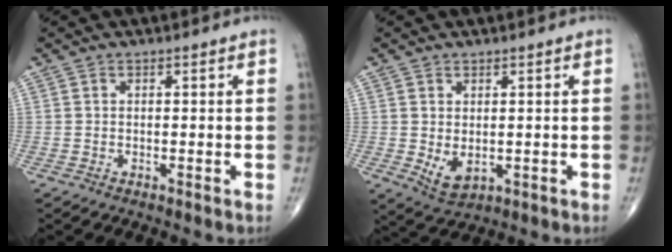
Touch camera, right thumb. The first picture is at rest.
{"total": 4.3, "force": [-0.2, 2.7, 3.4], "torque": [-0.053, -0.008, 0.011]}